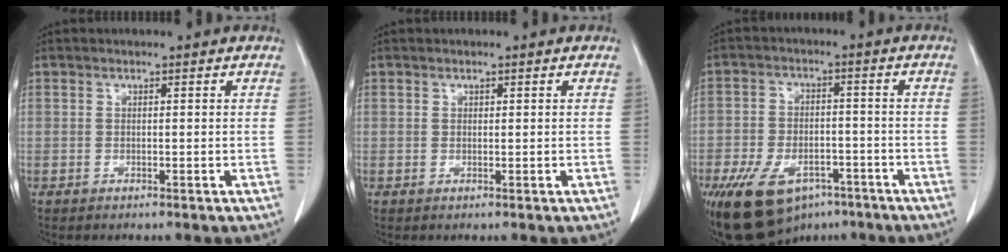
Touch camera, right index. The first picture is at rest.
{"total": 1.0, "force": [0.3, 0.8, 0.5], "torque": [-0.015, 0.007, 0.008]}
{"total": 16.8, "force": [-10.2, 9.2, 9.6], "torque": [-0.203, -0.001, -0.160]}